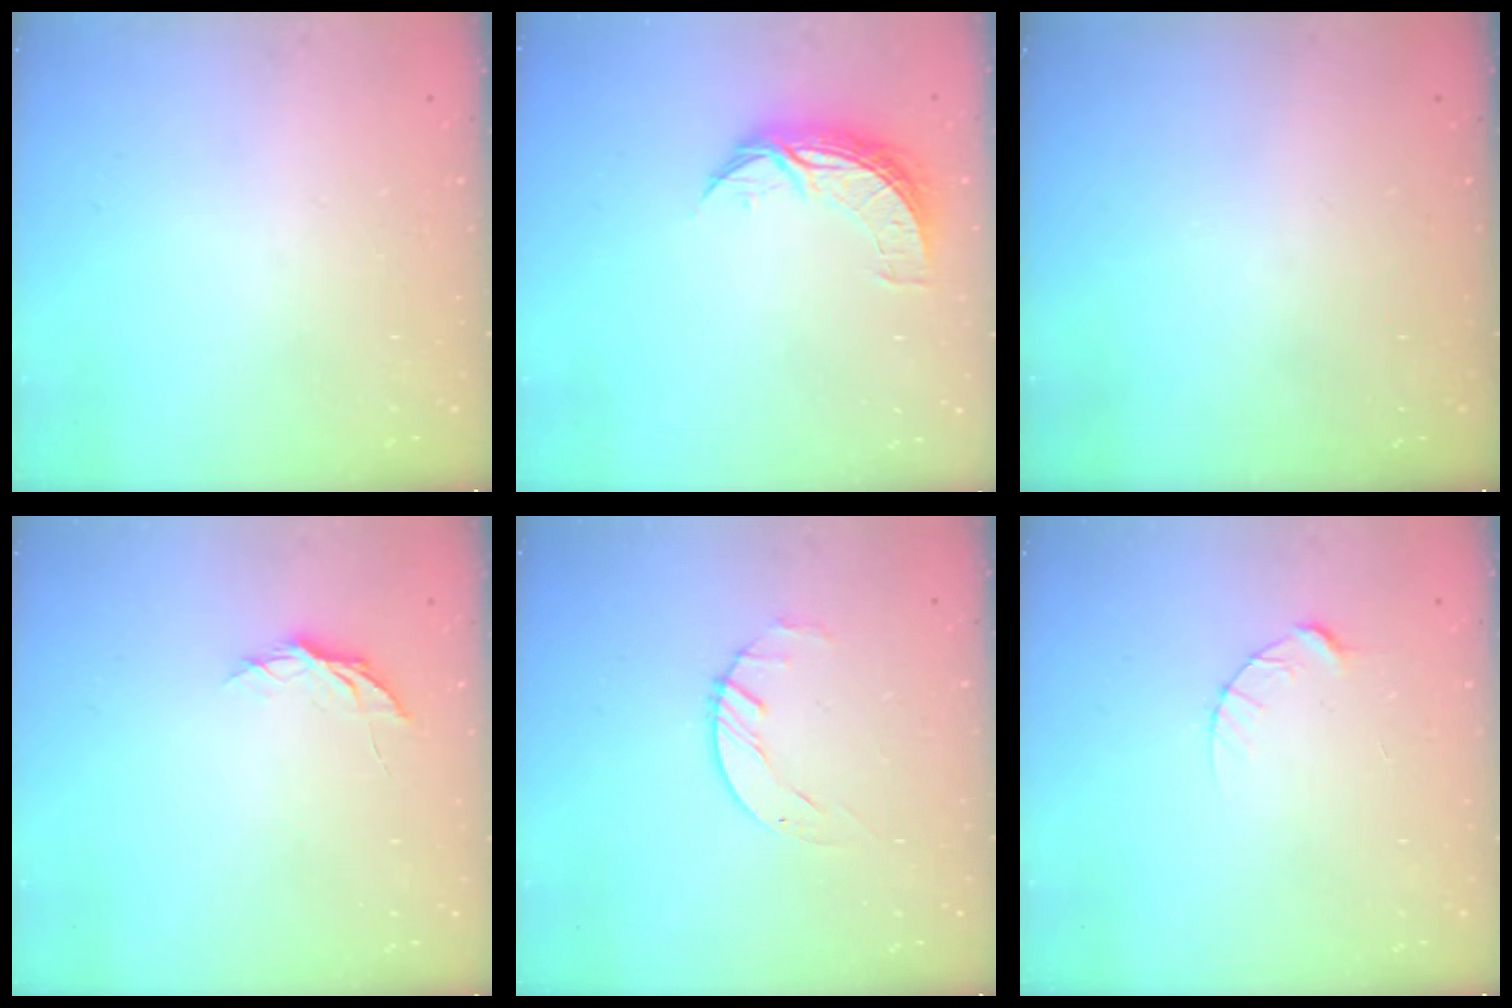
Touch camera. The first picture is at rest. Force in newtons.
{"total": 7.9, "press": 7.9, "slide": 0.1}
{"total": 0.0}
{"total": 5.1, "press": 5.1, "slide": 0.4}
{"total": 1.7, "press": 1.7, "slide": 0.3}
{"total": 4.7, "press": 4.7, "slide": 0.6}